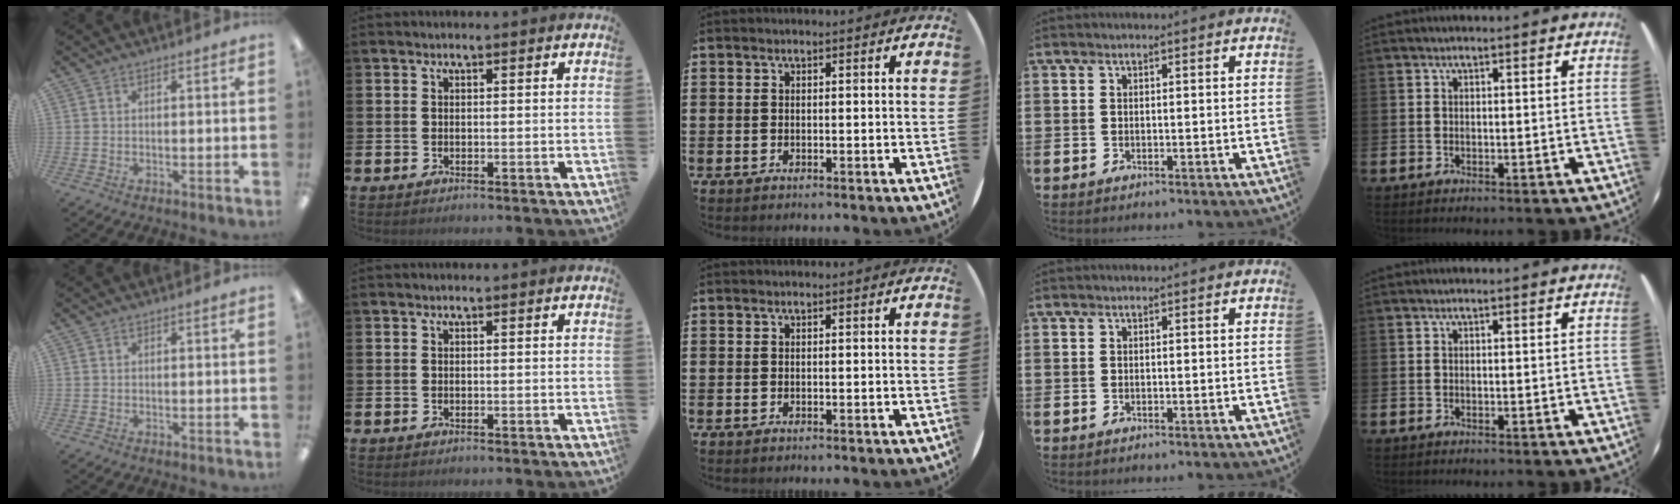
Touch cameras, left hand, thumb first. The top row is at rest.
{}